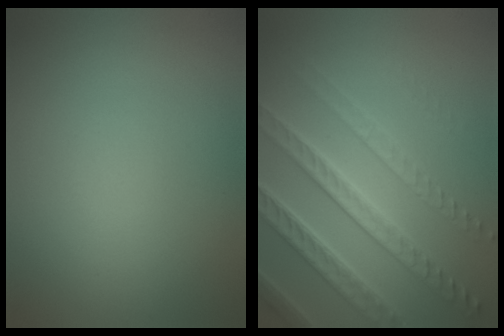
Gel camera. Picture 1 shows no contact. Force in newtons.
{"total": 6.6, "press": 4.7, "slide": 4.5}